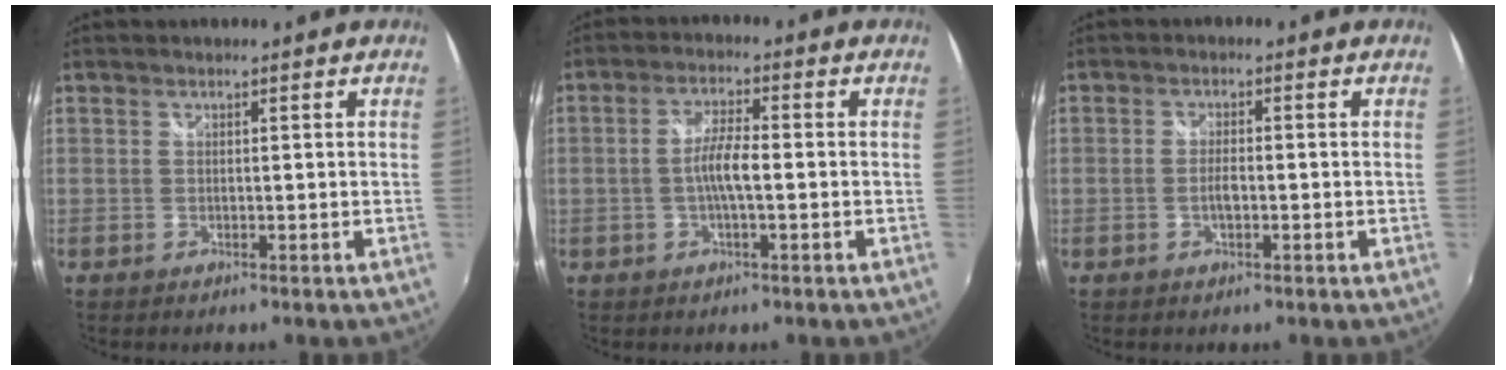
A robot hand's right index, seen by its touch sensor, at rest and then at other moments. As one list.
[{"total": 4.9, "force": [-0.9, 0.9, 4.7], "torque": [-0.091, 0.005, -0.016]}, {"total": 2.7, "force": [-0.7, 1.1, 2.3], "torque": [-0.045, -0.001, -0.014]}]